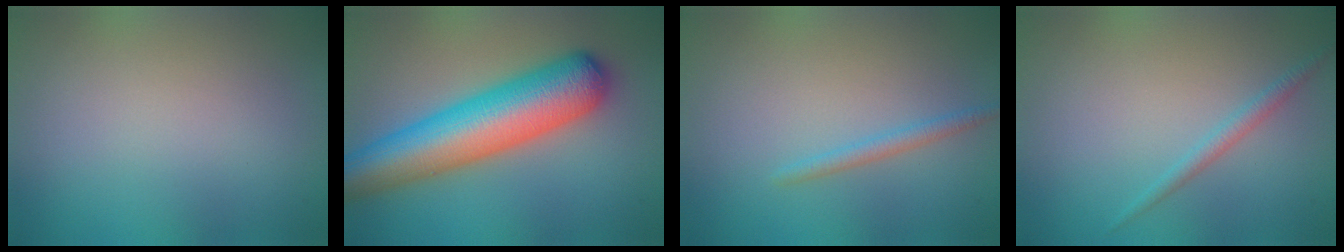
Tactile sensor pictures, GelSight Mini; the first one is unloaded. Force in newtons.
{"total": 9.7, "press": 9.7, "slide": 0.3}
{"total": 1.3, "press": 1.3, "slide": 0.0}
{"total": 1.3, "press": 1.3, "slide": 0.1}